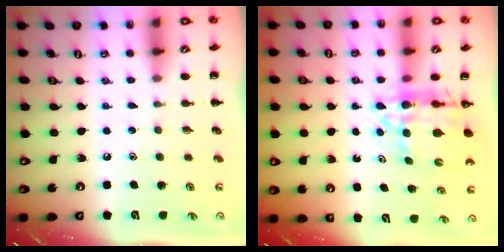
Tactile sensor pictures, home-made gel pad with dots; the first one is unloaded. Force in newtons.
{"total": 12.2, "press": 11.5, "slide": 3.9}